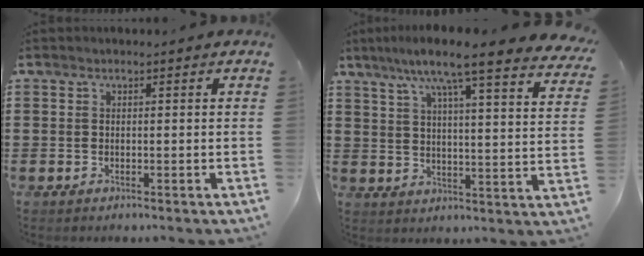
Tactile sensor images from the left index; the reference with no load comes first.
{"total": 9.2, "force": [7.2, 0.1, 5.6], "torque": [-0.129, -0.037, 0.114]}